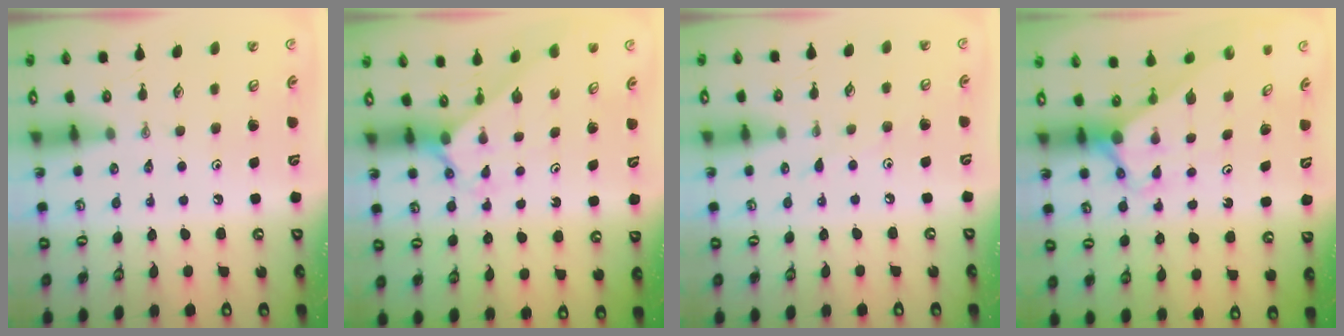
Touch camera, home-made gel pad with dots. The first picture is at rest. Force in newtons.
{"total": 2.0, "press": 1.9, "slide": 0.2}
{"total": 3.0, "press": 3.0, "slide": 0.4}
{"total": 2.7, "press": 2.7, "slide": 0.0}